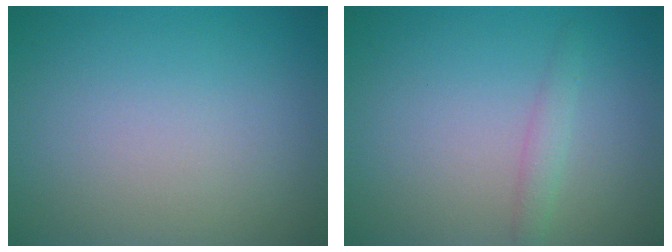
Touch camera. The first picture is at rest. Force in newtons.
{"total": 1.4, "press": 1.4, "slide": 0.0}